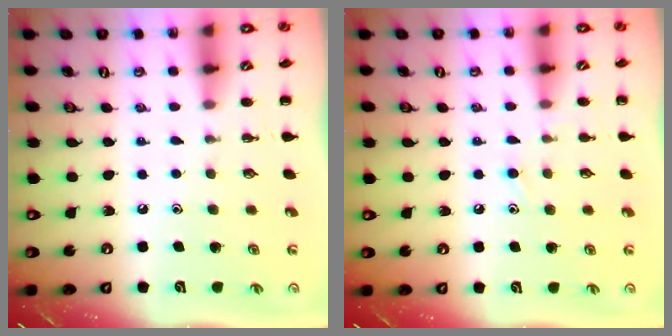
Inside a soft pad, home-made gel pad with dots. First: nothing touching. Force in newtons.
{"total": 8.4, "press": 8.0, "slide": 2.3}